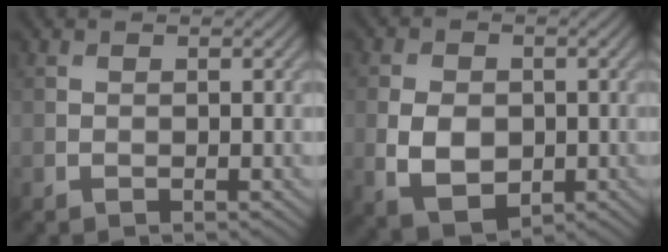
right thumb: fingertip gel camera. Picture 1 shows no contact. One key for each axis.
{"total": 6.7, "fx": -0.8, "fy": 4.7, "fz": 4.7, "tx": -0.104, "ty": -0.010, "tz": -0.015}